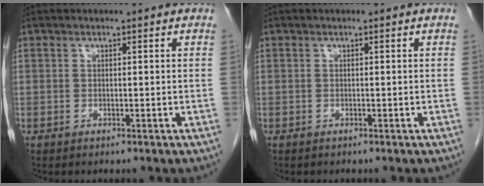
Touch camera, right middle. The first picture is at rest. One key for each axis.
{"total": 0.0}